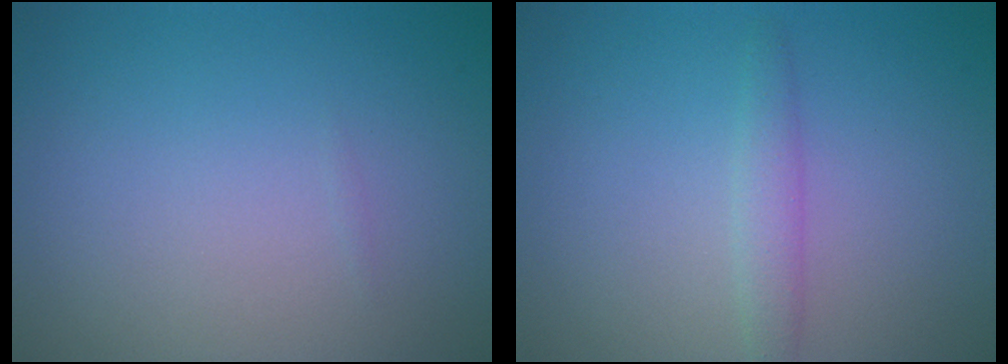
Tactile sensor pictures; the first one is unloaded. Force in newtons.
{"total": 1.6, "press": 1.6, "slide": 0.0}